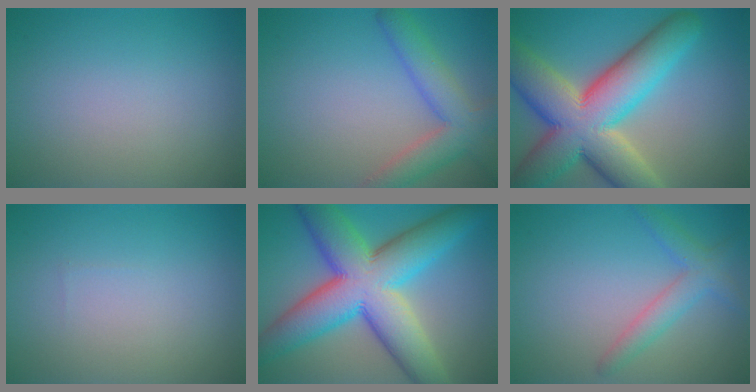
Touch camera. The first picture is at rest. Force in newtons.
{"total": 5.0, "press": 5.0, "slide": 0.3}
{"total": 13.5, "press": 13.5, "slide": 1.1}
{"total": 0.0}
{"total": 13.4, "press": 13.4, "slide": 0.3}
{"total": 2.9, "press": 2.9, "slide": 0.1}